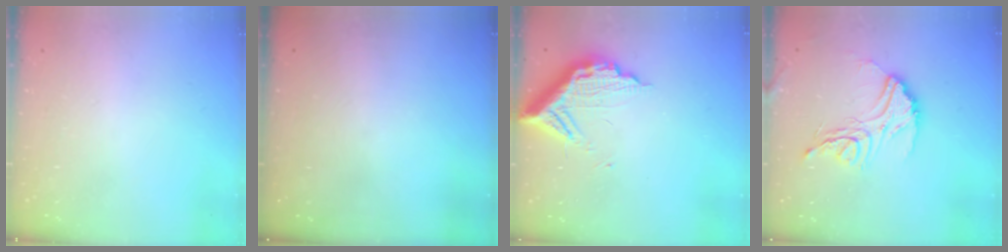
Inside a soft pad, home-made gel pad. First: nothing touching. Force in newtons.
{"total": 2.9, "press": 2.9, "slide": 0.3}
{"total": 12.0, "press": 12.0, "slide": 1.1}
{"total": 15.6, "press": 15.5, "slide": 1.6}